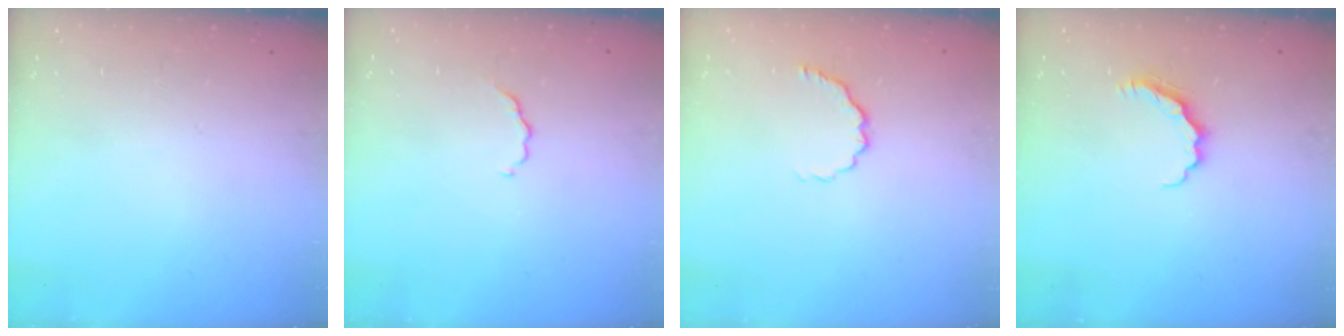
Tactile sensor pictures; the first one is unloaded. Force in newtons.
{"total": 3.2, "press": 3.2, "slide": 0.4}
{"total": 4.8, "press": 4.6, "slide": 1.4}
{"total": 5.5, "press": 5.4, "slide": 0.7}